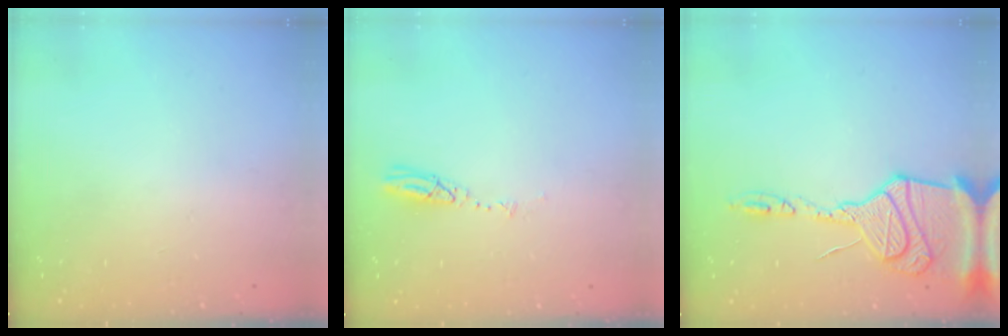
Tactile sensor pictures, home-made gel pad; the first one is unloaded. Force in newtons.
{"total": 3.8, "press": 3.8, "slide": 0.4}
{"total": 18.2, "press": 17.5, "slide": 5.0}